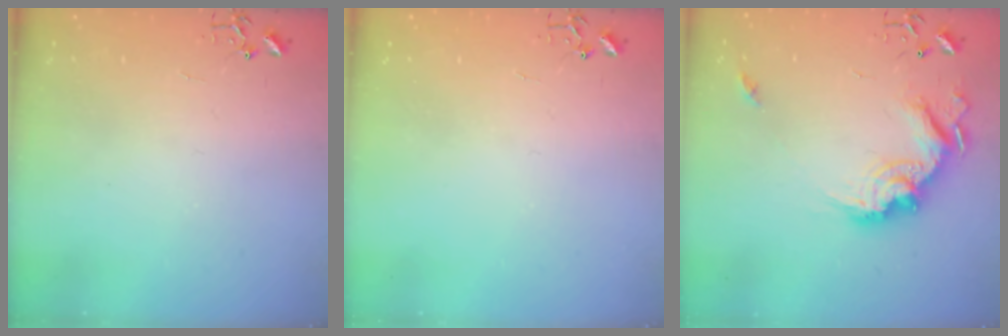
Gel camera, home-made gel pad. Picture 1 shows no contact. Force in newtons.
{"total": 0.0}
{"total": 17.8, "press": 17.7, "slide": 2.1}